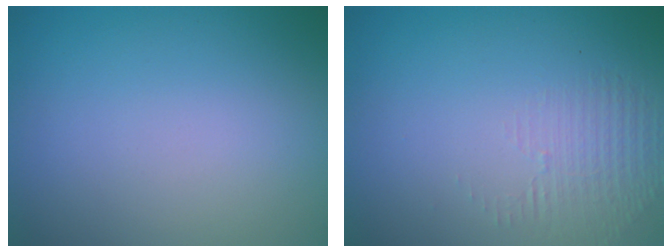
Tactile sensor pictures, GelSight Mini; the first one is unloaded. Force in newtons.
{"total": 1.4, "press": 0.1, "slide": 1.4}